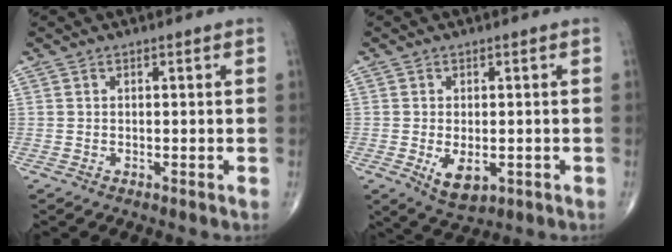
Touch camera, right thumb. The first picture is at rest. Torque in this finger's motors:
{"motor_torque": [-0.43, 0.60, 0.32, 0.30, 0.11]}